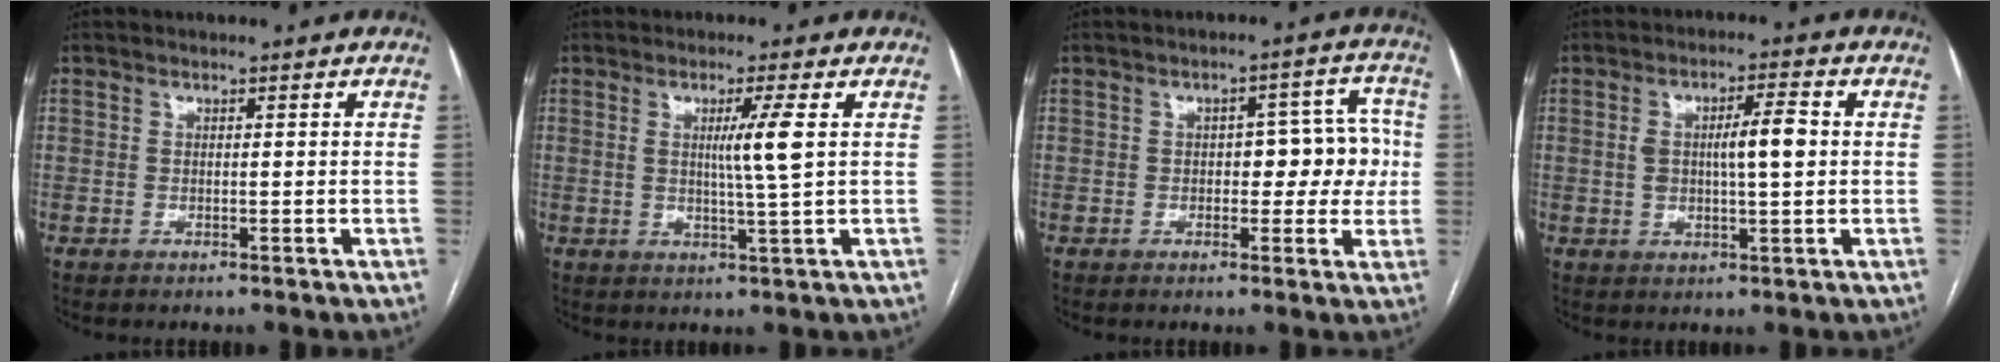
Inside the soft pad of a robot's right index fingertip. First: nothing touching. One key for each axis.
{"total": 5.0, "fx": 1.1, "fy": -1.1, "fz": 4.7, "tx": -0.085, "ty": -0.009, "tz": 0.019}
{"total": 7.1, "fx": -0.2, "fy": 3.7, "fz": 6.1, "tx": -0.064, "ty": 0.033, "tz": 0.000}
{"total": 6.2, "fx": 0.6, "fy": 1.2, "fz": 6.1, "tx": -0.104, "ty": 0.011, "tz": 0.012}